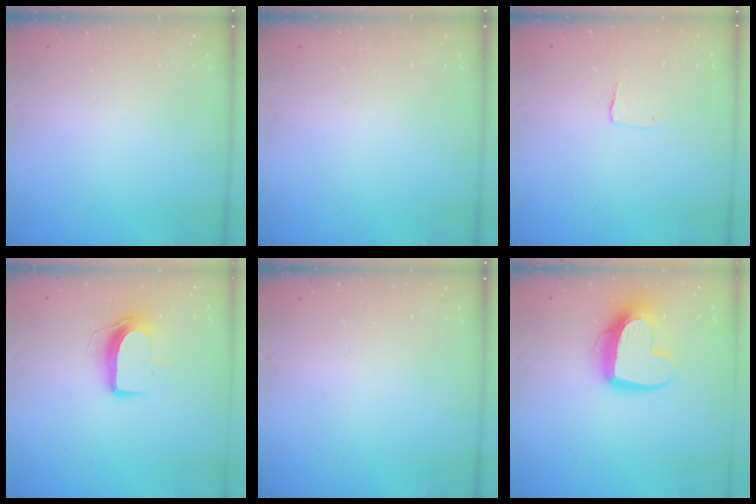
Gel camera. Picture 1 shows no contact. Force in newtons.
{"total": 0.0}
{"total": 3.2, "press": 3.2, "slide": 0.3}
{"total": 9.0, "press": 9.0, "slide": 0.6}
{"total": 0.0}
{"total": 14.1, "press": 14.0, "slide": 1.2}